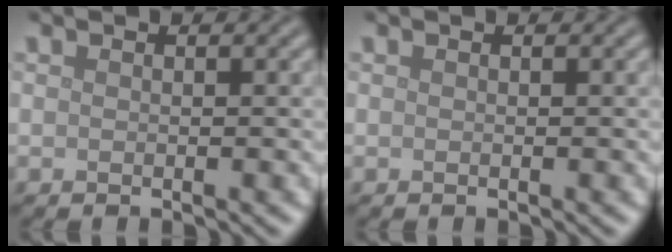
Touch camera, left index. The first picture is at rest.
{"total": 0.0}